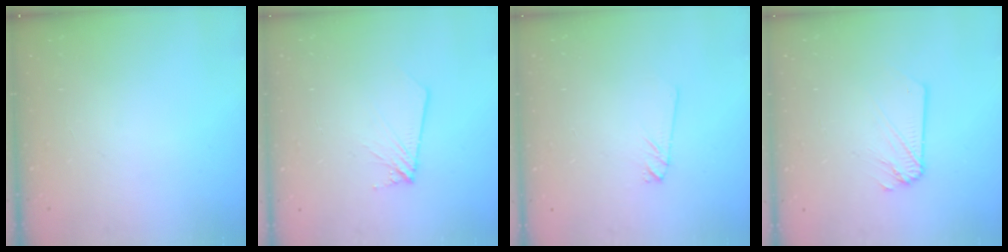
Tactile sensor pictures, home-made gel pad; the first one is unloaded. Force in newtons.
{"total": 2.6, "press": 2.6, "slide": 0.2}
{"total": 0.9, "press": 0.9, "slide": 0.1}
{"total": 2.1, "press": 2.1, "slide": 0.1}